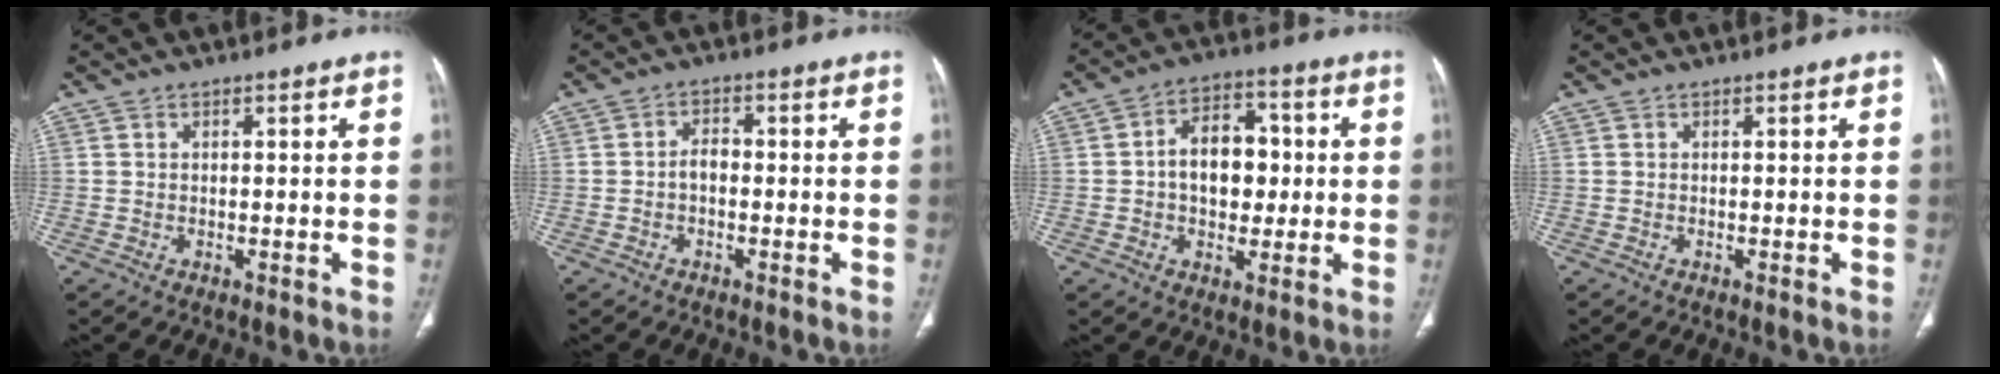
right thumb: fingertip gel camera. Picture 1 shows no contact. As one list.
[{"total": 2.3, "force": [-0.6, 1.5, 1.7], "torque": [-0.025, 0.011, -0.015]}, {"total": 10.8, "force": [0.2, 7.5, 7.8], "torque": [-0.079, 0.020, -0.001]}, {"total": 0.0}]